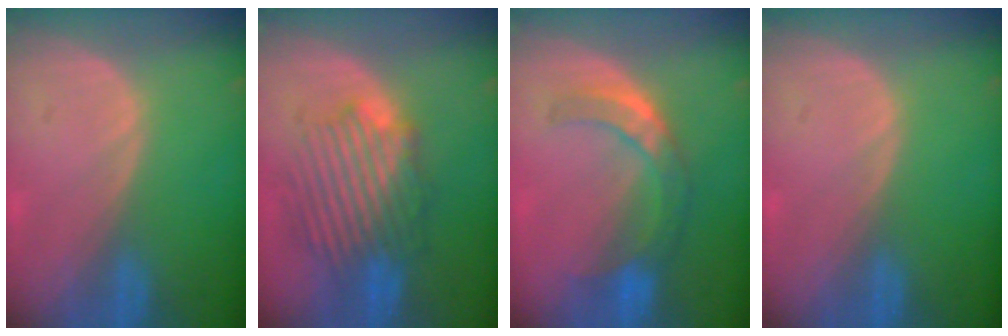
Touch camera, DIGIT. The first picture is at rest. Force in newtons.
{"total": 8.6, "press": 8.5, "slide": 1.6}
{"total": 7.5, "press": 6.5, "slide": 3.8}
{"total": 0.0}